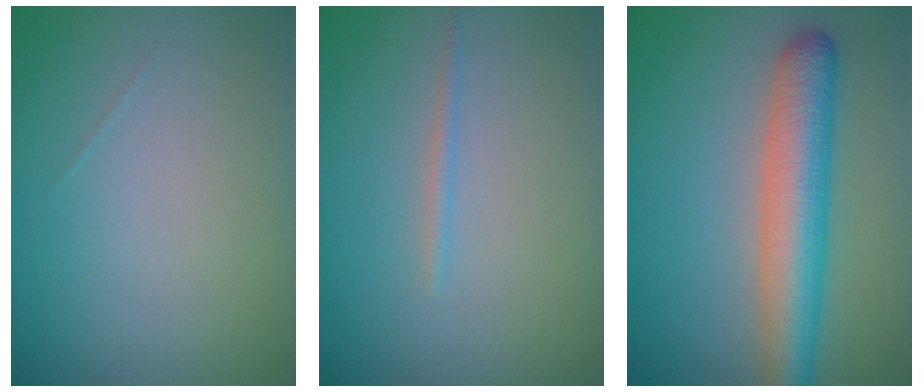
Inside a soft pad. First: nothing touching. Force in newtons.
{"total": 0.7, "press": 0.7, "slide": 0.1}
{"total": 6.3, "press": 6.3, "slide": 0.2}